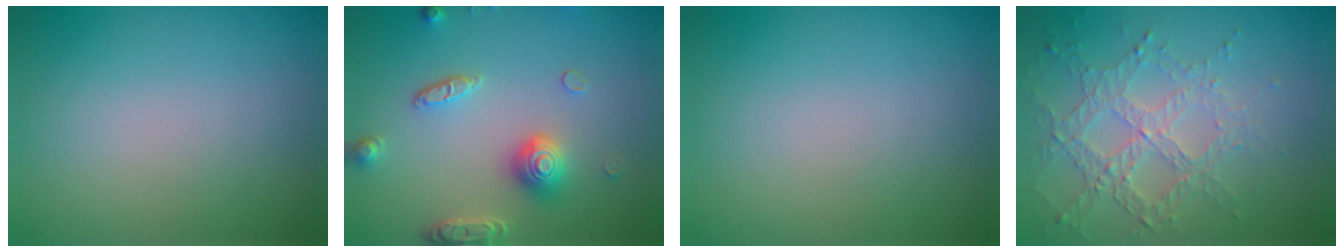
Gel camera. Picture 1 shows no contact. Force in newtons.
{"total": 4.1, "press": 3.5, "slide": 2.1}
{"total": 0.0}
{"total": 4.6, "press": 3.2, "slide": 3.4}